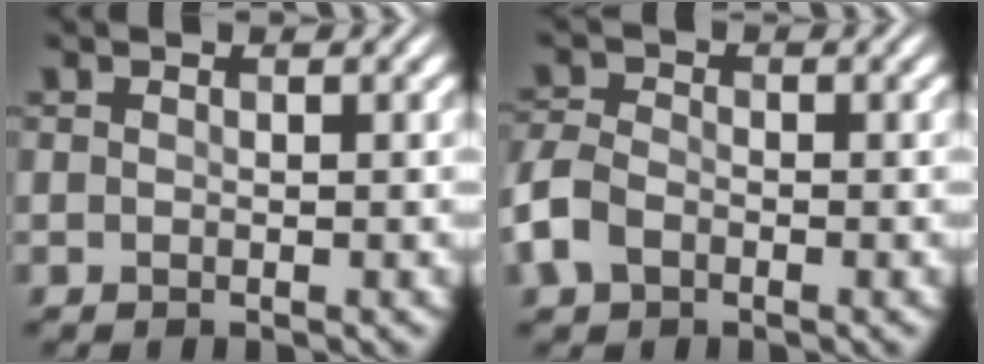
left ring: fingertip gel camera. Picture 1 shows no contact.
{"total": 3.3, "force": [-1.5, 2.2, 1.9], "torque": [-0.047, 0.002, -0.043]}